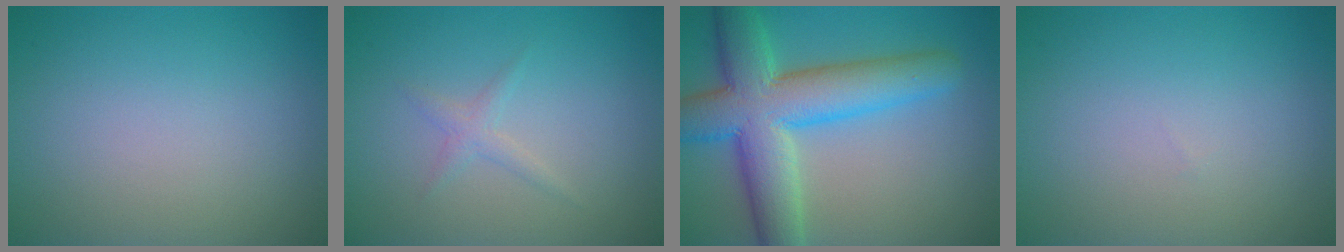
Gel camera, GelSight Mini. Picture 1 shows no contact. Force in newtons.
{"total": 1.2, "press": 1.2, "slide": 0.0}
{"total": 9.9, "press": 9.9, "slide": 0.6}
{"total": 0.0}